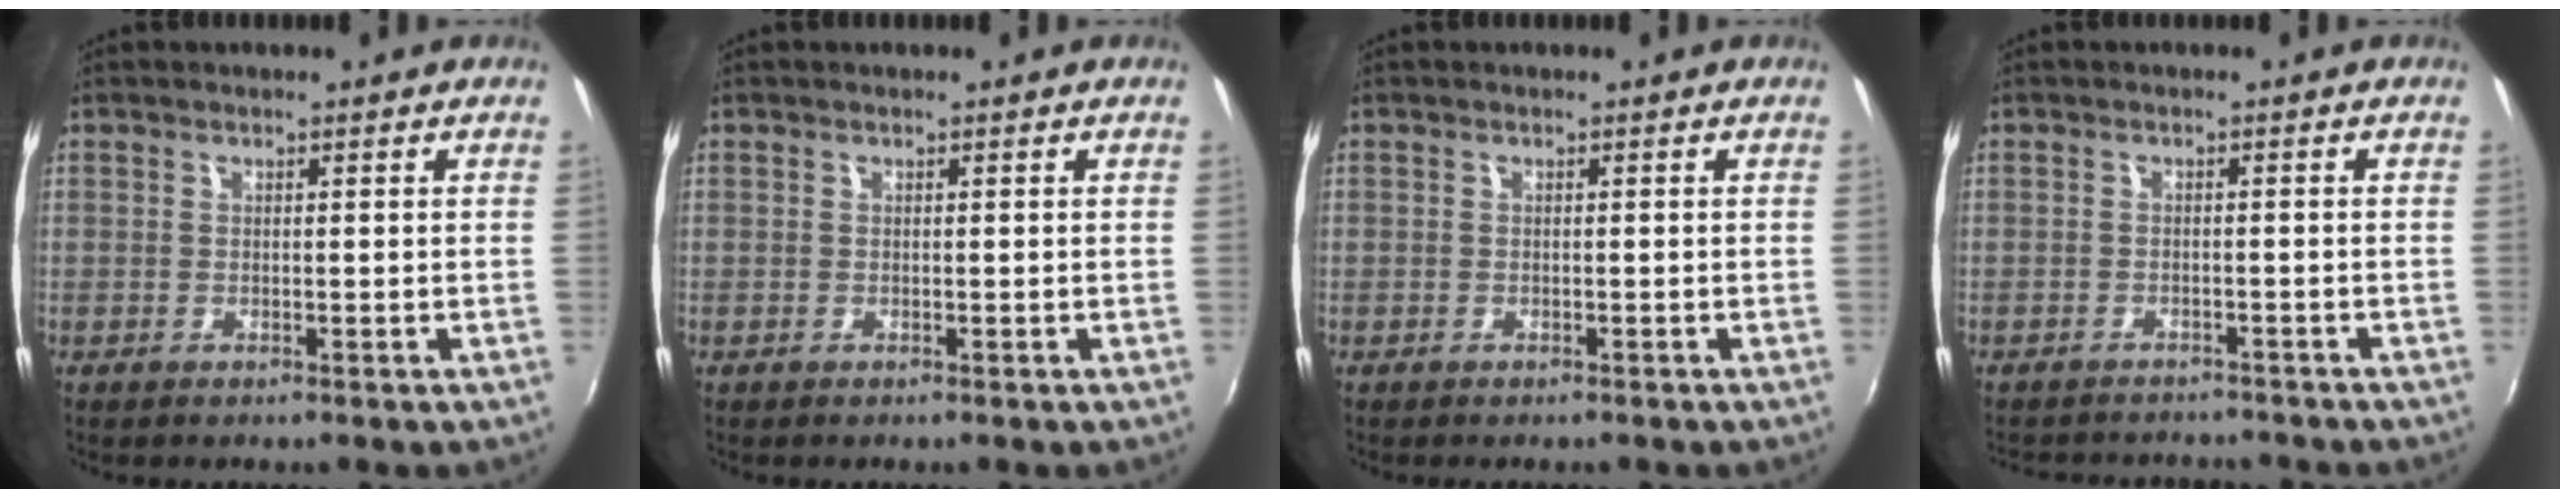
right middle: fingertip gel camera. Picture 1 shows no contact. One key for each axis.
{"total": 0.0}
{"total": 0.7, "fx": -0.6, "fy": 0.4, "fz": 0.0, "tx": -0.004, "ty": 0.000, "tz": -0.008}
{"total": 7.5, "fx": -7.0, "fy": 1.9, "fz": 2.0, "tx": -0.054, "ty": -0.010, "tz": -0.097}